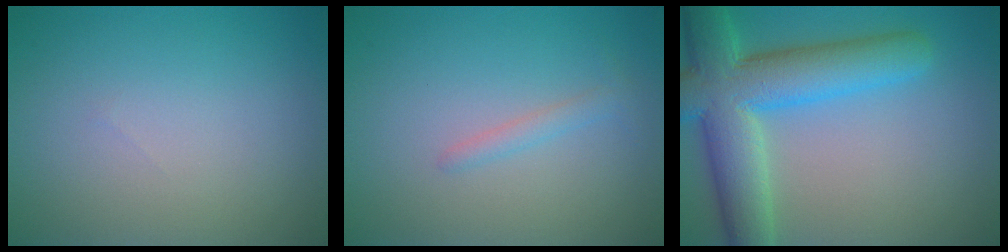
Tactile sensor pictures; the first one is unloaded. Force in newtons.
{"total": 1.1, "press": 1.1, "slide": 0.1}
{"total": 9.4, "press": 9.4, "slide": 0.6}